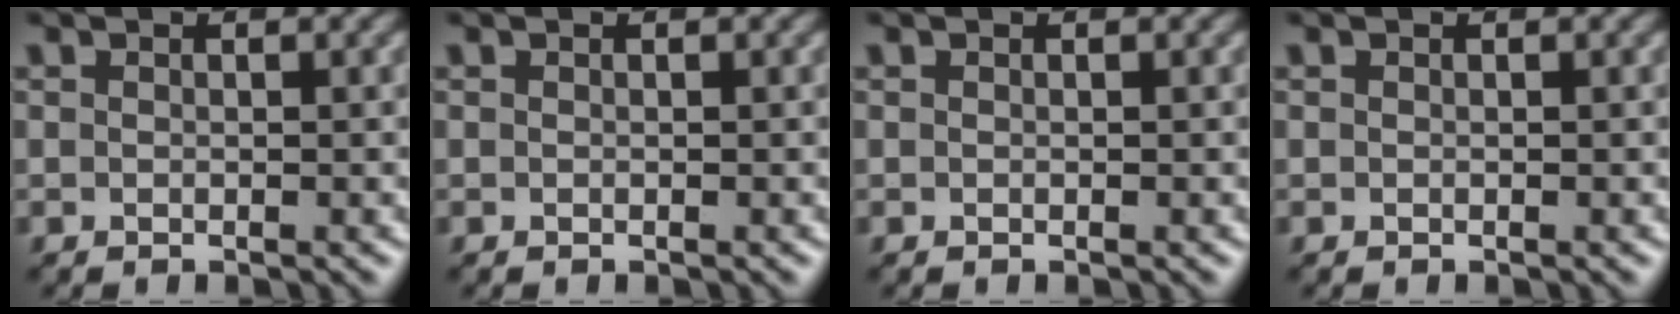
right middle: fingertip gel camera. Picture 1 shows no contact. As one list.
[{"total": 0.0}, {"total": 0.0}, {"total": 0.0}]